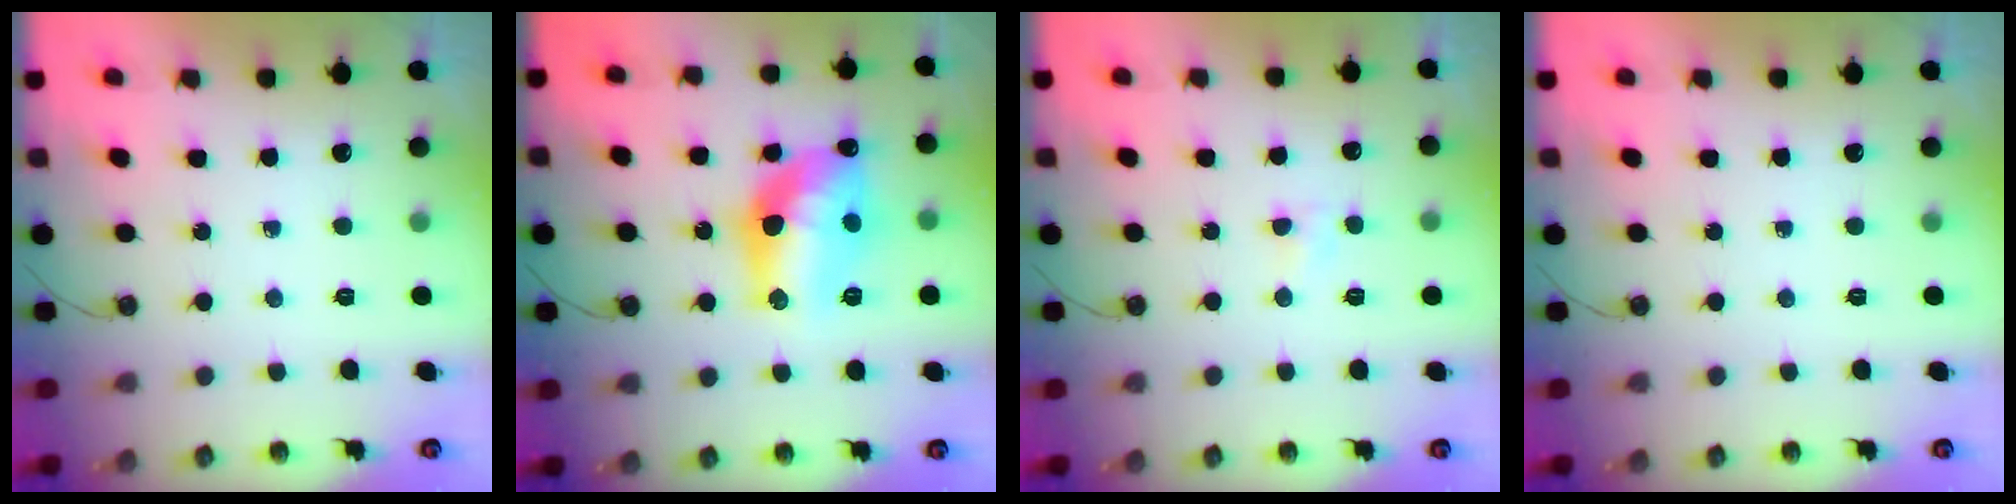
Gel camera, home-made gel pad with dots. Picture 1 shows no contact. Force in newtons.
{"total": 14.9, "press": 14.9, "slide": 1.1}
{"total": 2.9, "press": 2.9, "slide": 0.4}
{"total": 0.0}